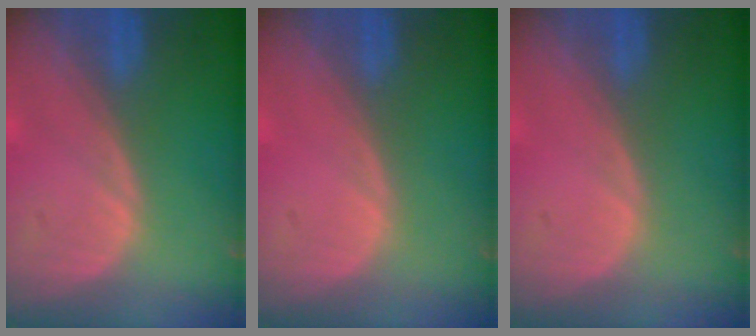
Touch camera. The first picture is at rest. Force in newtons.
{"total": 0.0}
{"total": 0.0}